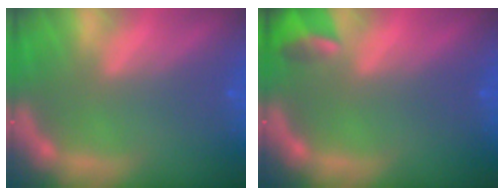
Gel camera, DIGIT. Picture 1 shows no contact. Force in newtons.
{"total": 2.9}